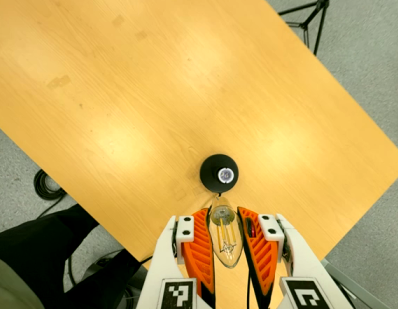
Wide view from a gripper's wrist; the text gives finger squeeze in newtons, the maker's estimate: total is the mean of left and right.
{"total": 21.8, "left": 23.6, "right": 20.1}